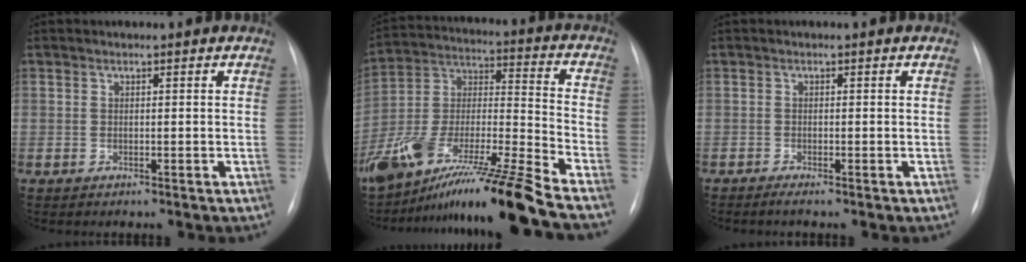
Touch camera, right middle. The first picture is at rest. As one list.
[{"total": 23.0, "force": [-18.1, -0.6, 14.1], "torque": [-0.265, -0.026, -0.329]}, {"total": 0.8, "force": [-0.7, -0.2, 0.4], "torque": [-0.011, -0.003, -0.014]}]